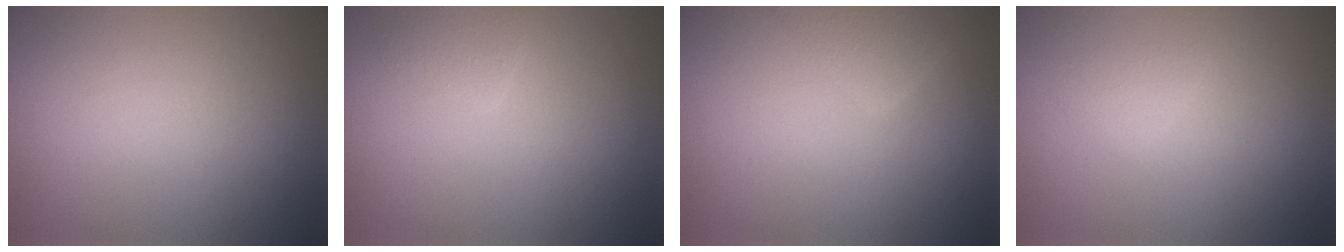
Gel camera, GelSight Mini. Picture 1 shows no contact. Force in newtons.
{"total": 1.1, "press": 1.1, "slide": 0.0}
{"total": 2.6, "press": 2.6, "slide": 0.2}
{"total": 0.8, "press": 0.8, "slide": 0.1}